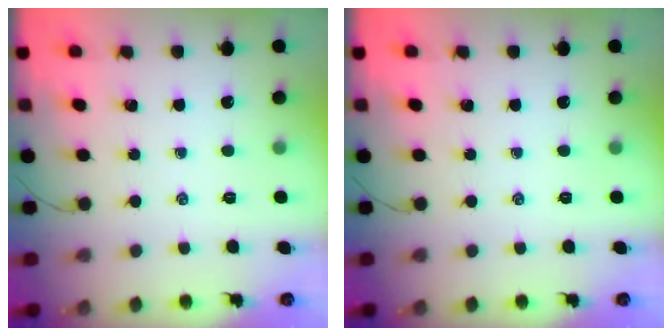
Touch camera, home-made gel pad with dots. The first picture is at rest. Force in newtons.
{"total": 0.0}